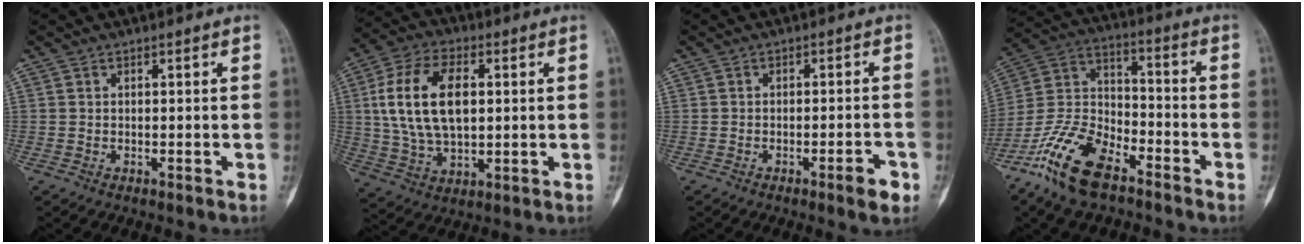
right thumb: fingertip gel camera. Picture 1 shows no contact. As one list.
[{"total": 16.7, "force": [2.6, 9.8, 13.3], "torque": [-0.240, 0.006, 0.051]}, {"total": 5.1, "force": [-2.7, 1.1, 4.1], "torque": [-0.047, 0.016, -0.036]}, {"total": 16.2, "force": [-10.5, 7.5, 9.8], "torque": [-0.187, 0.056, -0.209]}]